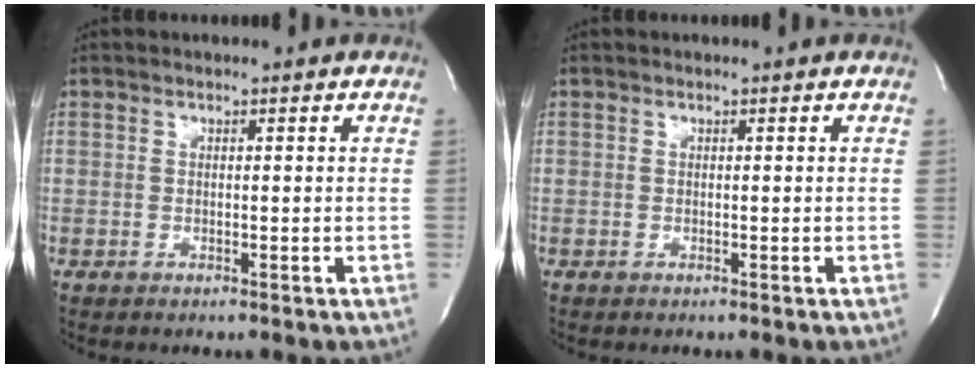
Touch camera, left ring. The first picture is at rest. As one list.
[{"total": 0.0}]